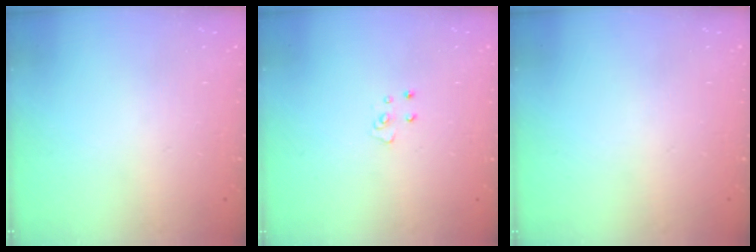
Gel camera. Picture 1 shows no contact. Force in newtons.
{"total": 3.8, "press": 3.8, "slide": 0.3}
{"total": 0.0}